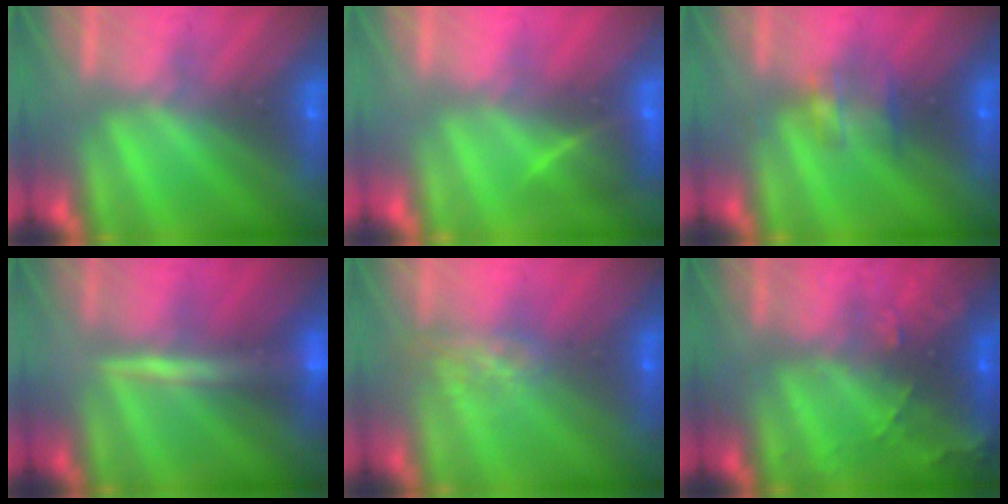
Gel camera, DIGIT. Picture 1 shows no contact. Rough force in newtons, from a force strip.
{"total": 2.8}
{"total": 2.8}
{"total": 2.4}
{"total": 4.2}
{"total": 6.1}